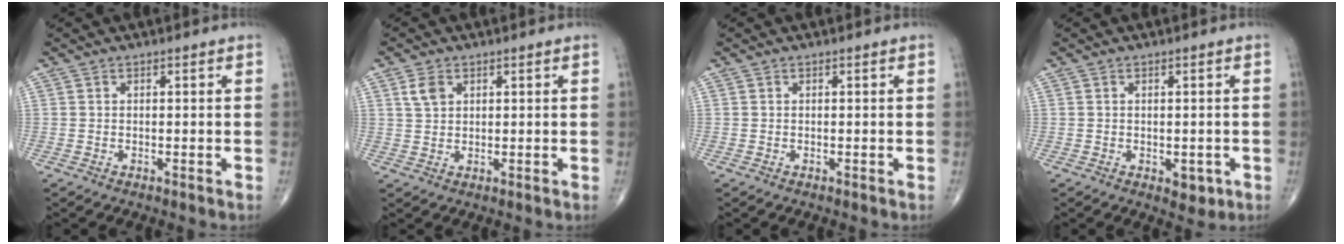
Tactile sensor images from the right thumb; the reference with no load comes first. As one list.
[{"total": 3.2, "force": [1.5, 2.2, 1.9], "torque": [-0.031, -0.001, 0.032]}, {"total": 0.0}, {"total": 3.1, "force": [-1.0, 1.8, 2.3], "torque": [-0.011, -0.001, -0.005]}]